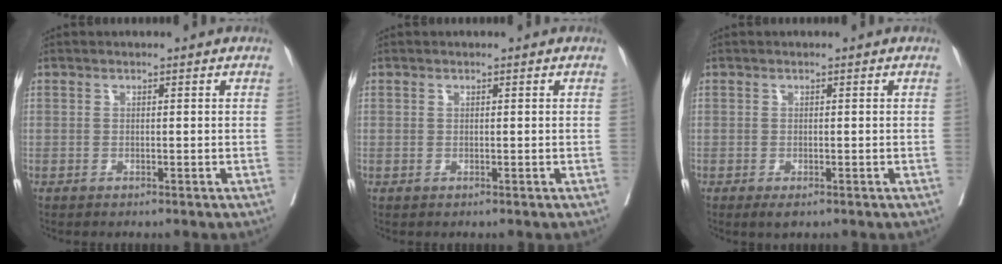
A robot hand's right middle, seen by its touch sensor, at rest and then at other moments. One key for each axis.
{"total": 0.0}
{"total": 1.7, "fx": -1.0, "fy": 0.6, "fz": 1.2, "tx": -0.010, "ty": -0.001, "tz": -0.010}